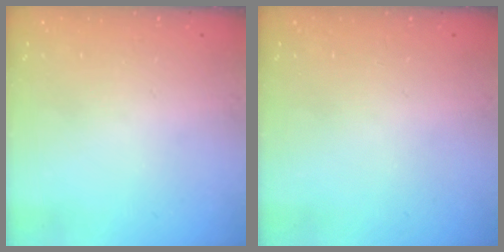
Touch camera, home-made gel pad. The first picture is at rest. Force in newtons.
{"total": 0.0}